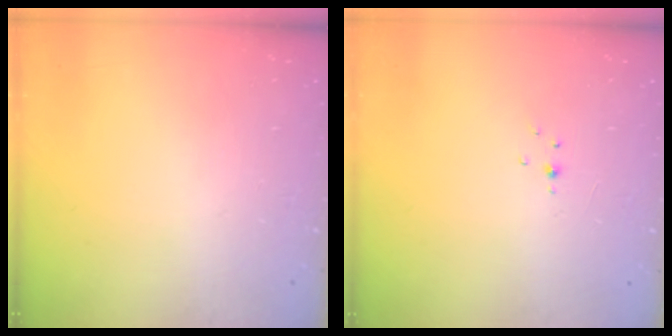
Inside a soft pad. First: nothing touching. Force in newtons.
{"total": 1.5, "press": 1.5, "slide": 0.3}